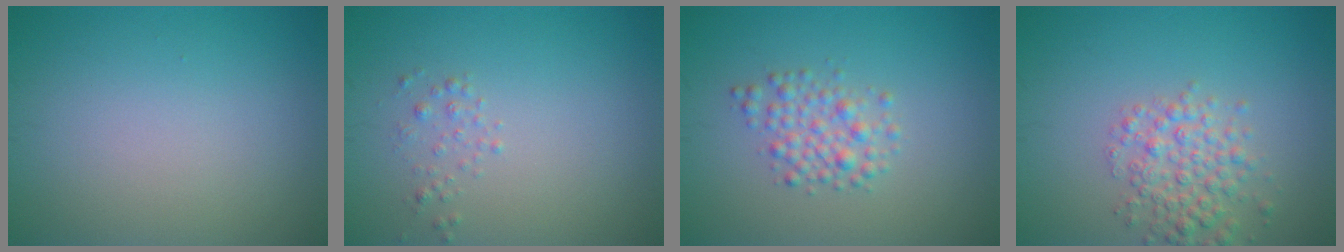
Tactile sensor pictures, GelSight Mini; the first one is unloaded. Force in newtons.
{"total": 0.9, "press": 0.9, "slide": 0.0}
{"total": 2.6, "press": 2.6, "slide": 0.0}
{"total": 3.6, "press": 3.6, "slide": 0.1}